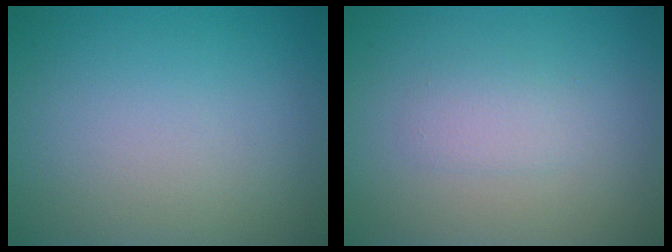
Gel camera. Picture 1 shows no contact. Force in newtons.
{"total": 1.5, "press": 1.5, "slide": 0.1}